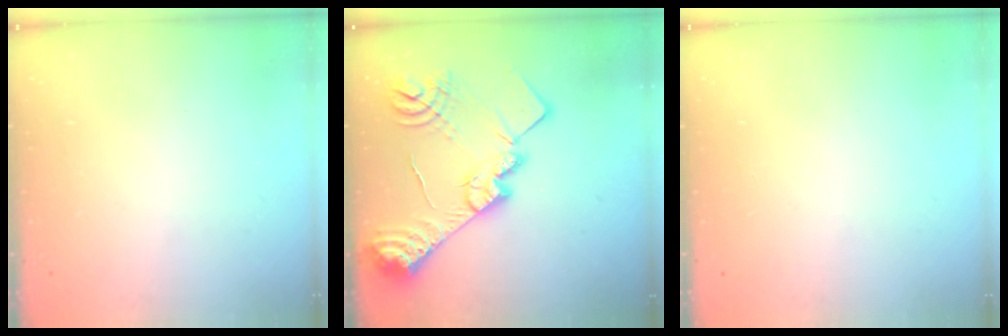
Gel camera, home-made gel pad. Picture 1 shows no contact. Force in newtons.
{"total": 22.4, "press": 22.3, "slide": 1.3}
{"total": 0.0}